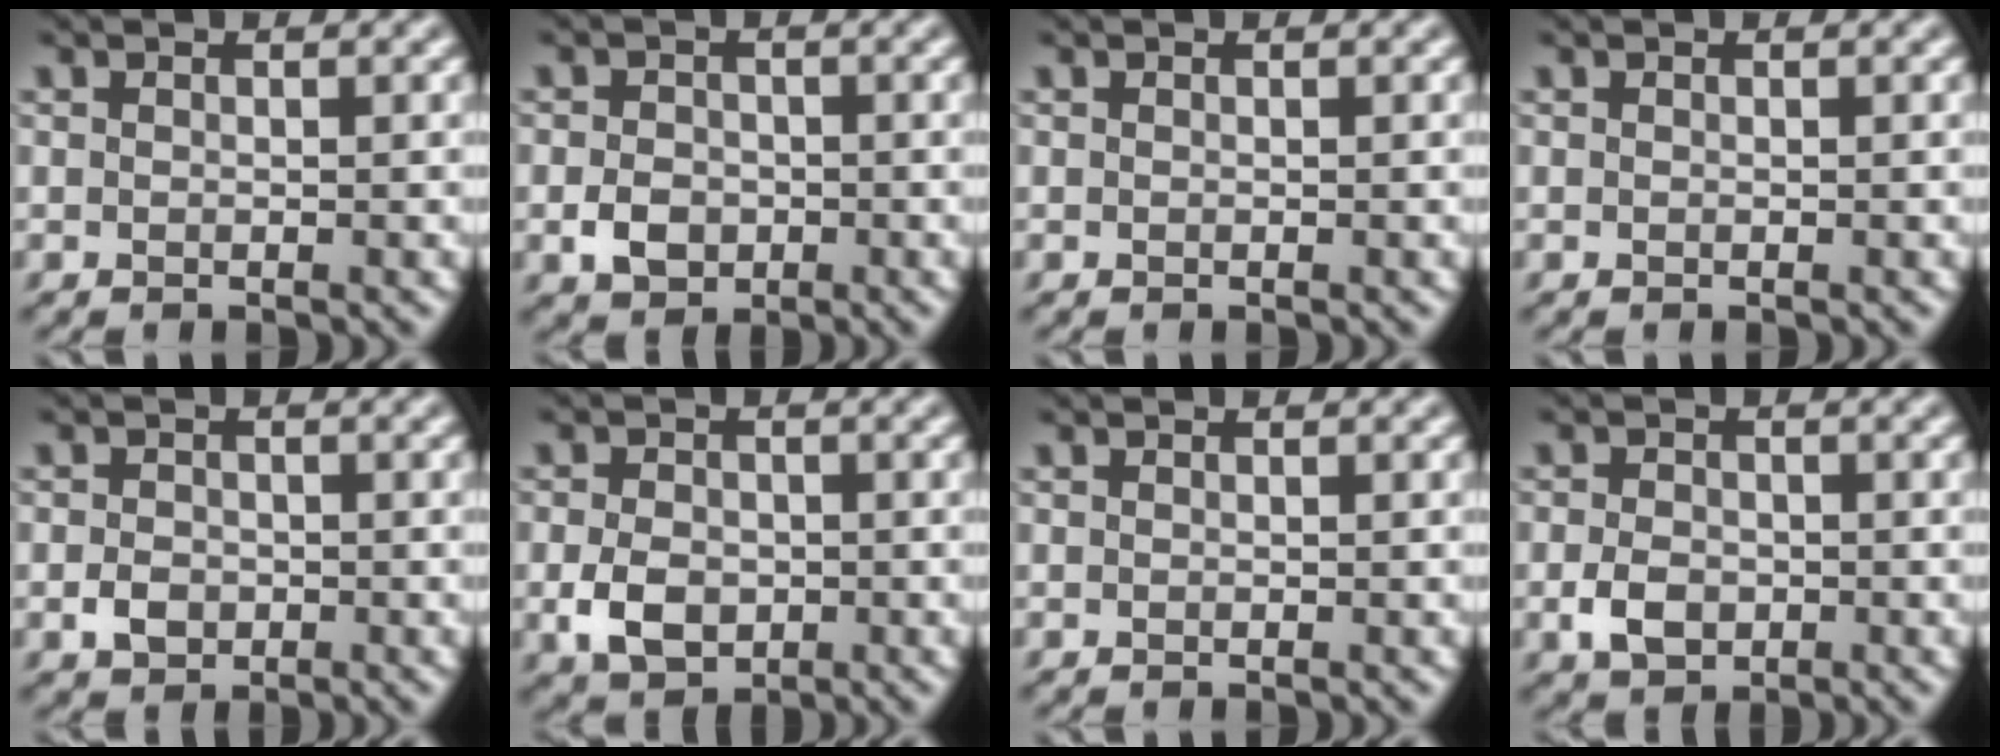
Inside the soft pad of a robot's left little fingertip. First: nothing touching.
{"total": 2.6, "force": [-0.8, 2.0, 1.4], "torque": [-0.025, -0.002, -0.020]}
{"total": 0.0}
{"total": 0.0}
{"total": 1.9, "force": [-0.6, 1.5, 1.0], "torque": [-0.017, -0.002, -0.016]}
{"total": 3.7, "force": [-1.0, 2.7, 2.3], "torque": [-0.049, -0.005, -0.022]}
{"total": 0.0}
{"total": 2.7, "force": [-0.8, 2.0, 1.7], "torque": [-0.033, -0.003, -0.019]}